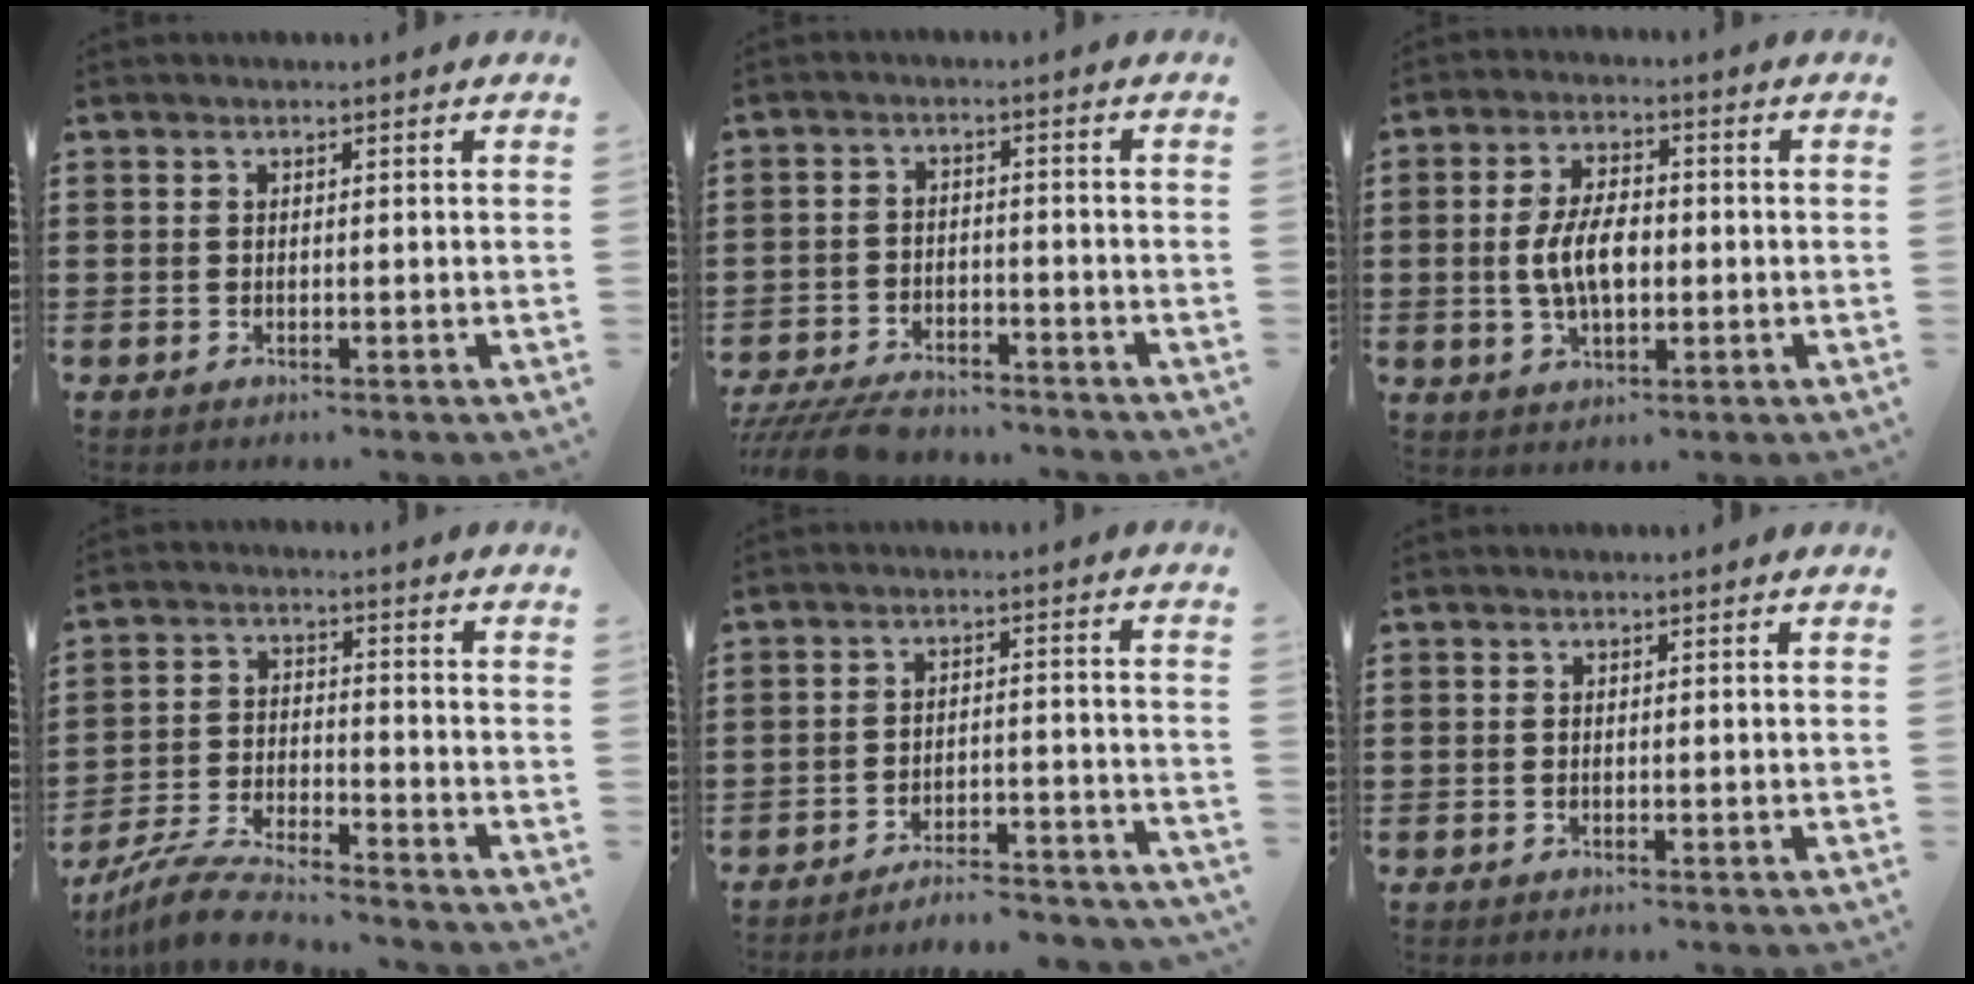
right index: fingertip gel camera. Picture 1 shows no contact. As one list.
[{"total": 5.5, "force": [-5.2, 1.1, 1.4], "torque": [-0.039, -0.001, -0.105]}, {"total": 7.1, "force": [-0.4, 3.6, 6.1], "torque": [-0.126, 0.000, -0.015]}, {"total": 7.1, "force": [-6.7, 0.5, 2.2], "torque": [-0.055, 0.003, -0.132]}, {"total": 5.0, "force": [-4.9, 0.0, 1.0], "torque": [-0.018, 0.001, -0.100]}, {"total": 0.0}]